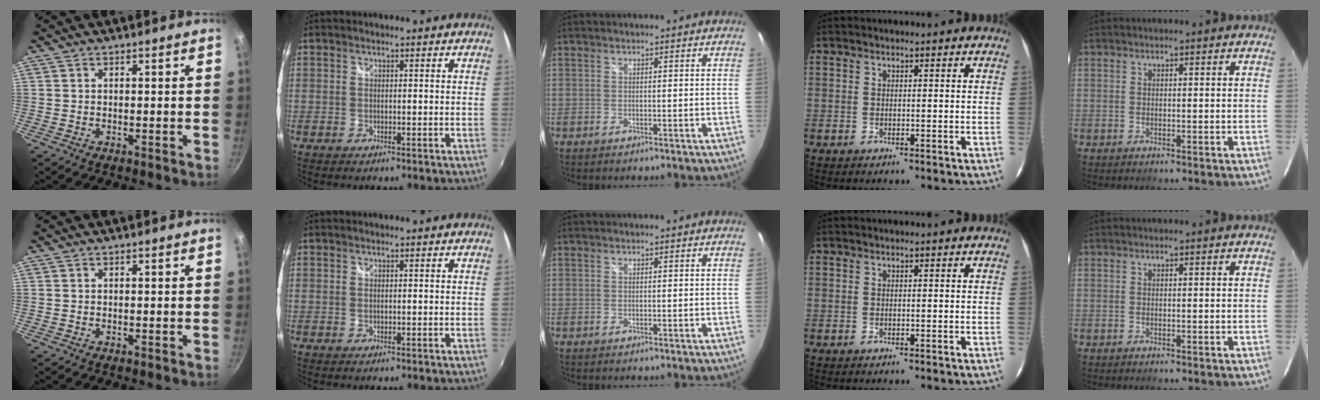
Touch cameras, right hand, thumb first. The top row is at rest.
{}